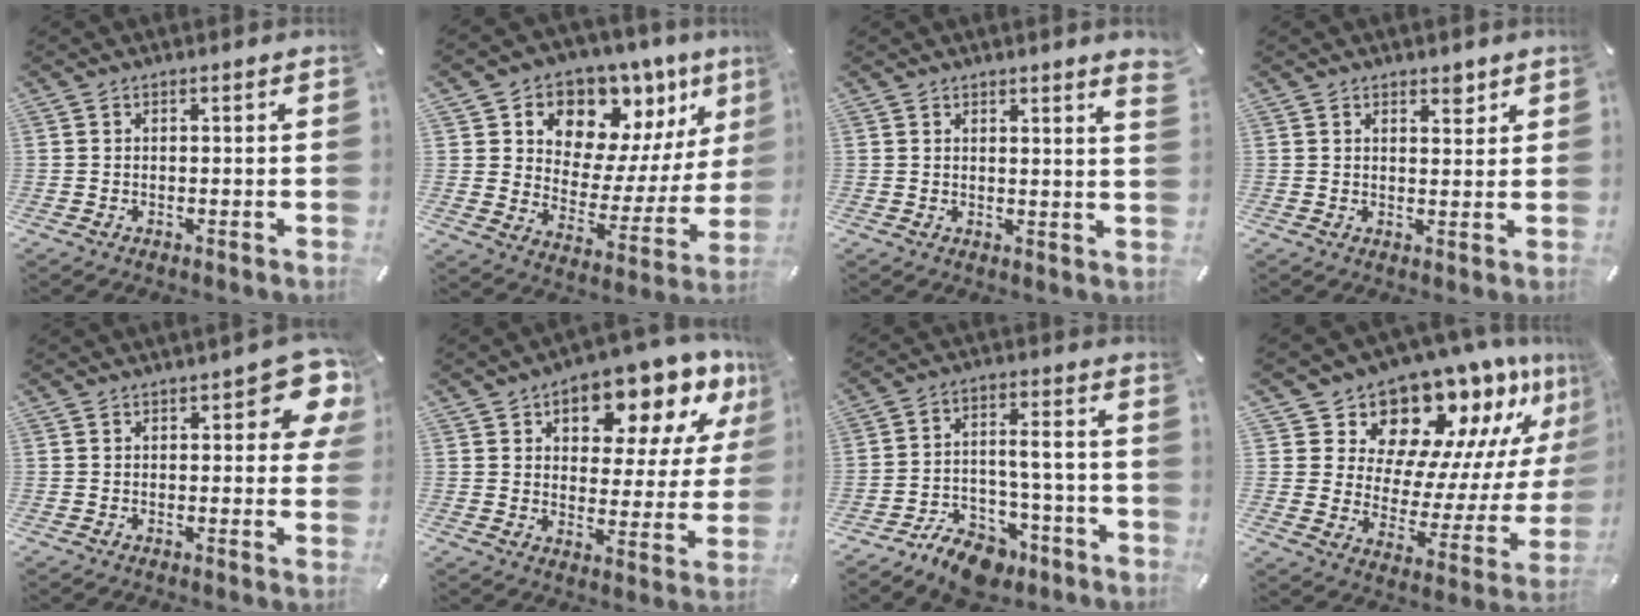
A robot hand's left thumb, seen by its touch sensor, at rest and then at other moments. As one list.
[{"total": 10.9, "force": [8.0, 7.2, 1.6], "torque": [-0.020, -0.102, 0.142]}, {"total": 2.5, "force": [1.9, -0.2, 1.6], "torque": [-0.027, -0.011, 0.033]}, {"total": 2.9, "force": [2.1, 1.5, 1.3], "torque": [-0.005, -0.013, 0.033]}, {"total": 9.2, "force": [4.2, 3.8, 7.2], "torque": [-0.087, -0.019, 0.068]}, {"total": 15.2, "force": [10.6, 7.3, 8.0], "torque": [-0.100, -0.079, 0.174]}, {"total": 11.8, "force": [-7.8, 6.3, 6.2], "torque": [-0.097, 0.058, -0.136]}, {"total": 15.8, "force": [14.8, 5.2, 2.3], "torque": [-0.021, -0.159, 0.241]}]